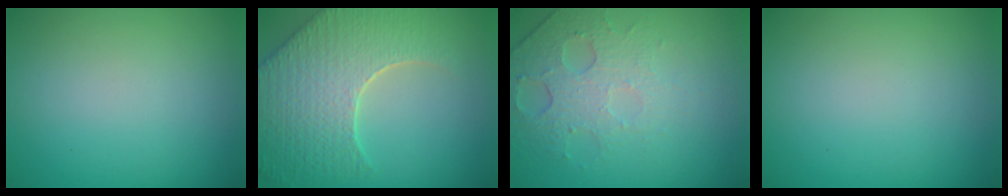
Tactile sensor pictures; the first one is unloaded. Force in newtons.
{"total": 9.0, "press": 6.4, "slide": 6.3}
{"total": 4.6, "press": 3.0, "slide": 3.5}
{"total": 0.0}